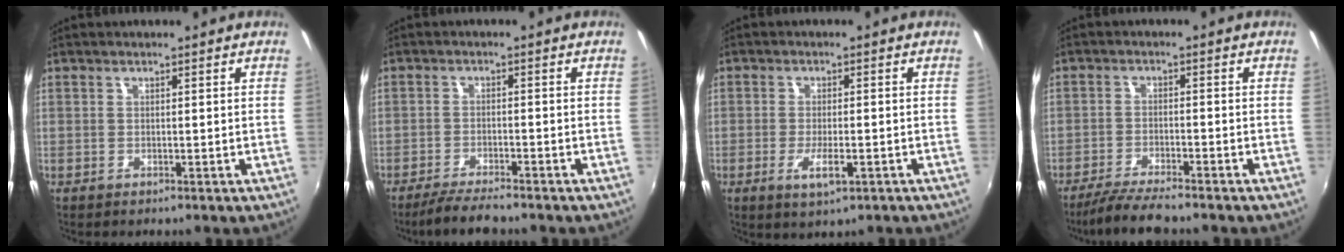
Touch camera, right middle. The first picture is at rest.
{"total": 5.8, "force": [-5.1, 0.5, 2.8], "torque": [-0.071, -0.013, -0.091]}
{"total": 4.9, "force": [-2.1, 1.5, 4.1], "torque": [-0.085, -0.011, -0.034]}
{"total": 7.1, "force": [-6.3, 0.4, 3.4], "torque": [-0.086, -0.017, -0.110]}